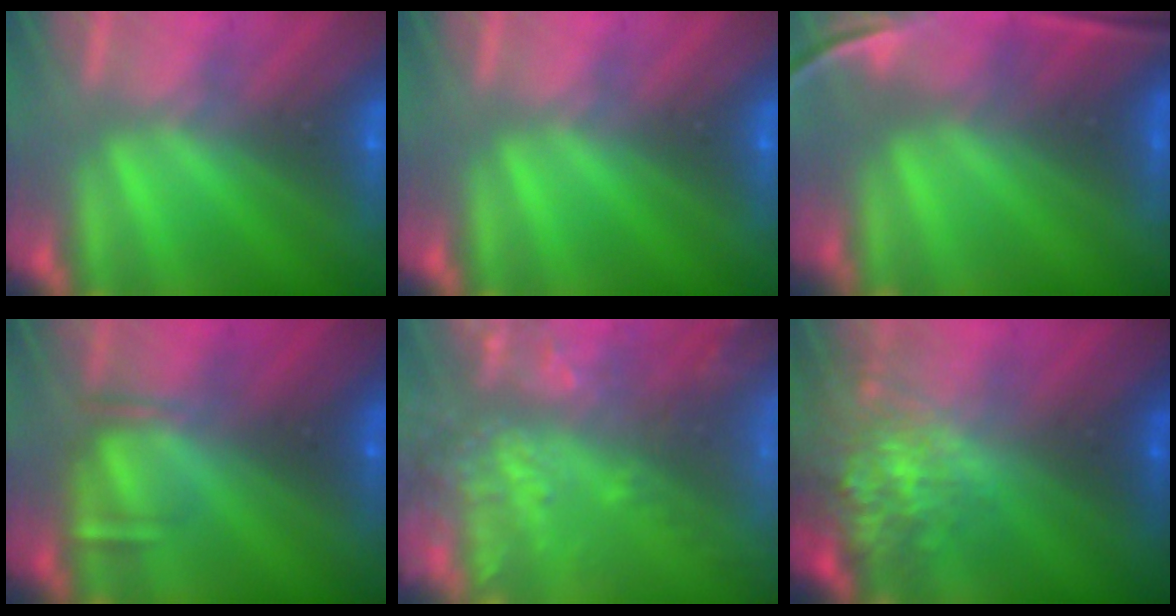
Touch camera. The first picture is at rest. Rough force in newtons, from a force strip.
{"total": 0.0}
{"total": 7.6}
{"total": 3.2}
{"total": 7.4}
{"total": 6.7}